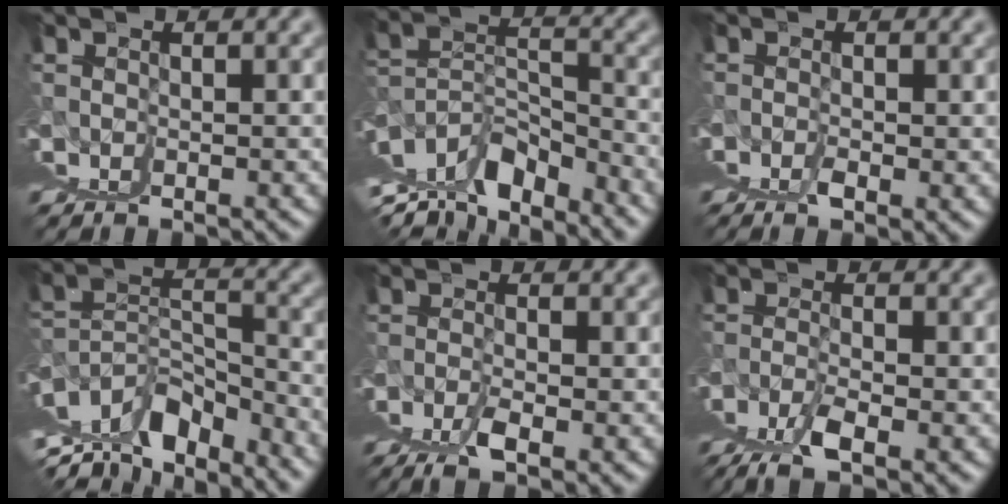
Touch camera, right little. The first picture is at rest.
{"total": 4.8, "force": [0.5, -0.6, 4.7], "torque": [-0.047, 0.029, 0.016]}
{"total": 2.0, "force": [0.8, -0.9, 1.6], "torque": [-0.005, 0.017, 0.012]}
{"total": 5.1, "force": [0.4, -0.2, 5.1], "torque": [-0.054, 0.027, 0.017]}
{"total": 3.5, "force": [1.2, -1.6, 2.8], "torque": [-0.022, 0.022, 0.024]}
{"total": 4.0, "force": [1.5, -1.3, 3.5], "torque": [-0.044, 0.021, 0.030]}